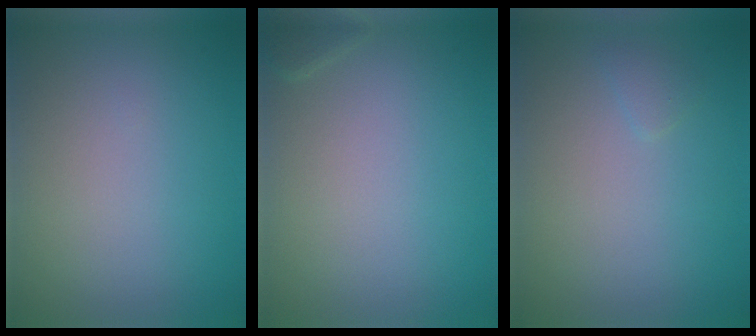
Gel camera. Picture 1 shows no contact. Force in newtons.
{"total": 0.7, "press": 0.7, "slide": 0.0}
{"total": 0.7, "press": 0.7, "slide": 0.1}